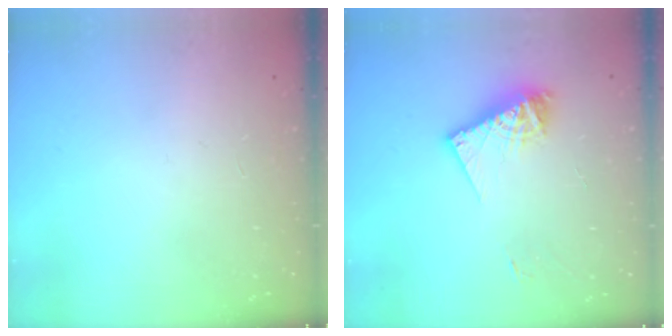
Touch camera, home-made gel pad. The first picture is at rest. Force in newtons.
{"total": 10.2, "press": 10.1, "slide": 1.0}